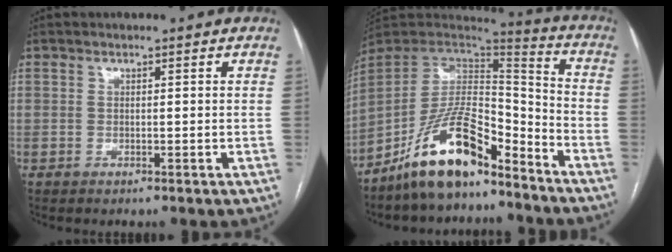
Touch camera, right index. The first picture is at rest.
{"total": 15.2, "force": [-11.1, 4.3, 9.5], "torque": [-0.173, 0.023, -0.200]}